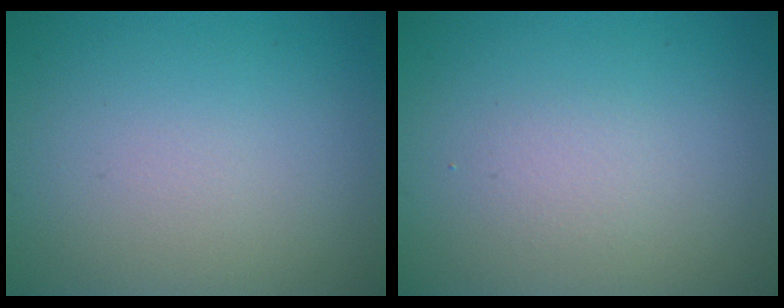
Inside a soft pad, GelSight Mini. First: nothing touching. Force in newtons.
{"total": 1.1, "press": 1.1, "slide": 0.1}